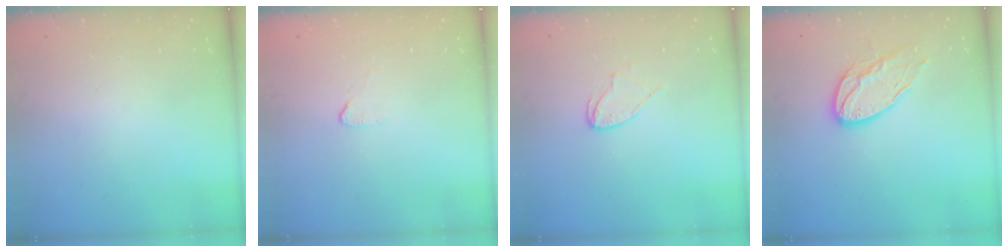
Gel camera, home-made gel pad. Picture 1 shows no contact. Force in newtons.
{"total": 2.7, "press": 2.7, "slide": 0.2}
{"total": 4.9, "press": 4.9, "slide": 0.5}
{"total": 11.9, "press": 11.9, "slide": 1.0}